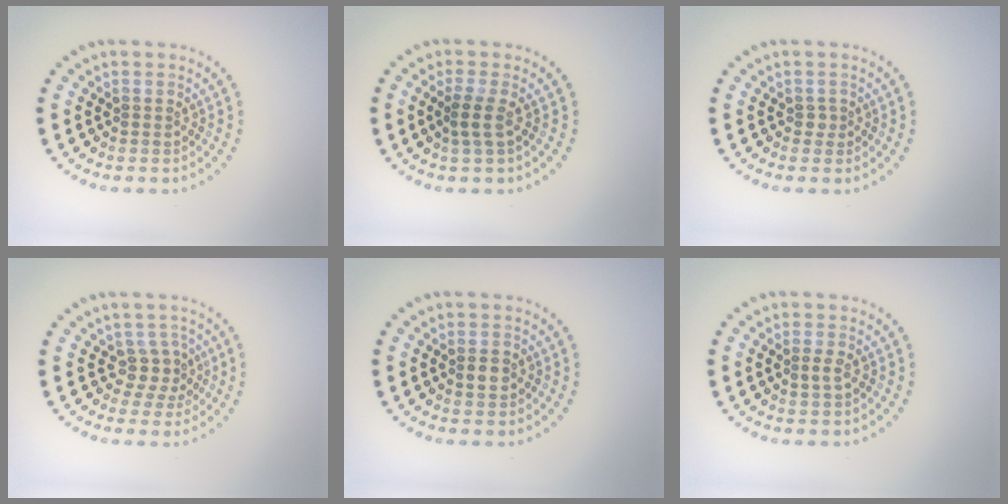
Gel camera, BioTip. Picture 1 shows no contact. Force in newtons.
{"total": 1.8, "press": 1.5, "slide": 1.0}
{"total": 0.8, "press": 0.5, "slide": 0.6}
{"total": 2.1, "press": 1.6, "slide": 1.4}
{"total": 1.4, "press": 1.4, "slide": 0.2}
{"total": 1.1, "press": 1.1, "slide": 0.3}